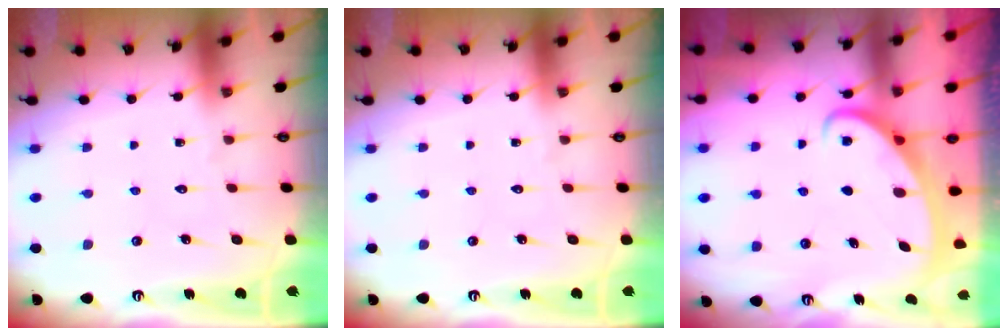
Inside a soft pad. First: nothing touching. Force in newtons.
{"total": 0.0}
{"total": 2.6, "press": 2.6, "slide": 0.3}